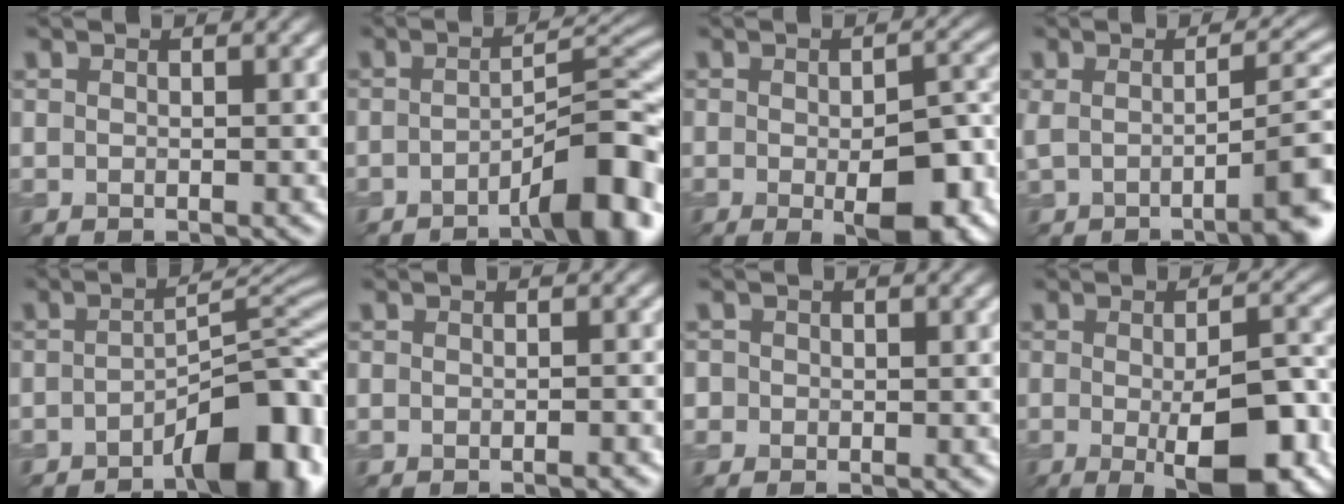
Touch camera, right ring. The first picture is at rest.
{"total": 7.7, "force": [-3.9, 1.5, 6.5], "torque": [-0.076, 0.023, -0.055]}
{"total": 7.8, "force": [-2.3, 2.6, 7.0], "torque": [-0.098, -0.005, -0.019]}
{"total": 6.7, "force": [-1.7, 1.3, 6.4], "torque": [-0.080, 0.004, -0.024]}
{"total": 8.9, "force": [-5.0, 2.5, 7.0], "torque": [-0.088, 0.017, -0.070]}
{"total": 1.1, "force": [-0.6, 0.2, 0.9], "torque": [-0.005, 0.008, -0.007]}
{"total": 0.7, "force": [-0.3, 0.3, -0.6], "torque": [0.010, 0.002, 0.000]}
{"total": 9.0, "force": [-2.4, 2.7, 8.3], "torque": [-0.121, -0.008, -0.023]}